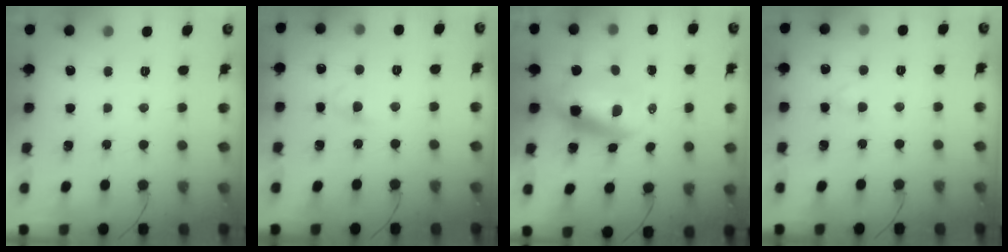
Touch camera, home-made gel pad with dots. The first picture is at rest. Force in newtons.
{"total": 3.2, "press": 3.0, "slide": 1.1}
{"total": 9.0, "press": 8.7, "slide": 2.1}
{"total": 1.9, "press": 1.6, "slide": 1.0}